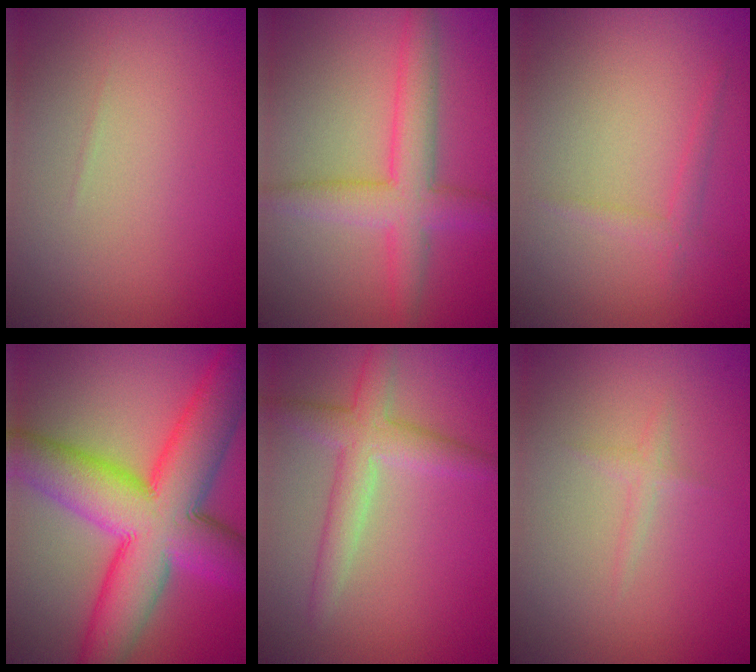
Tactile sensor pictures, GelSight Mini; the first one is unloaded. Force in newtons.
{"total": 4.8, "press": 4.8, "slide": 0.1}
{"total": 1.2, "press": 1.2, "slide": 0.1}
{"total": 13.6, "press": 13.6, "slide": 0.2}
{"total": 3.7, "press": 3.7, "slide": 0.2}
{"total": 0.8, "press": 0.8, "slide": 0.1}